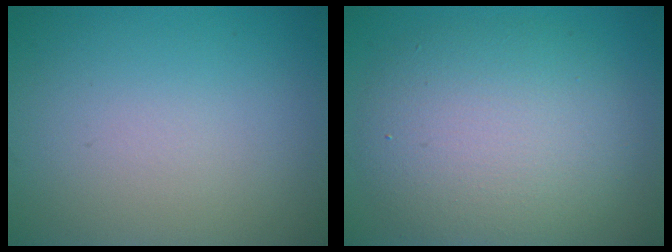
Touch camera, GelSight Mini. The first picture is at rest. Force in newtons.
{"total": 7.7, "press": 7.6, "slide": 0.3}